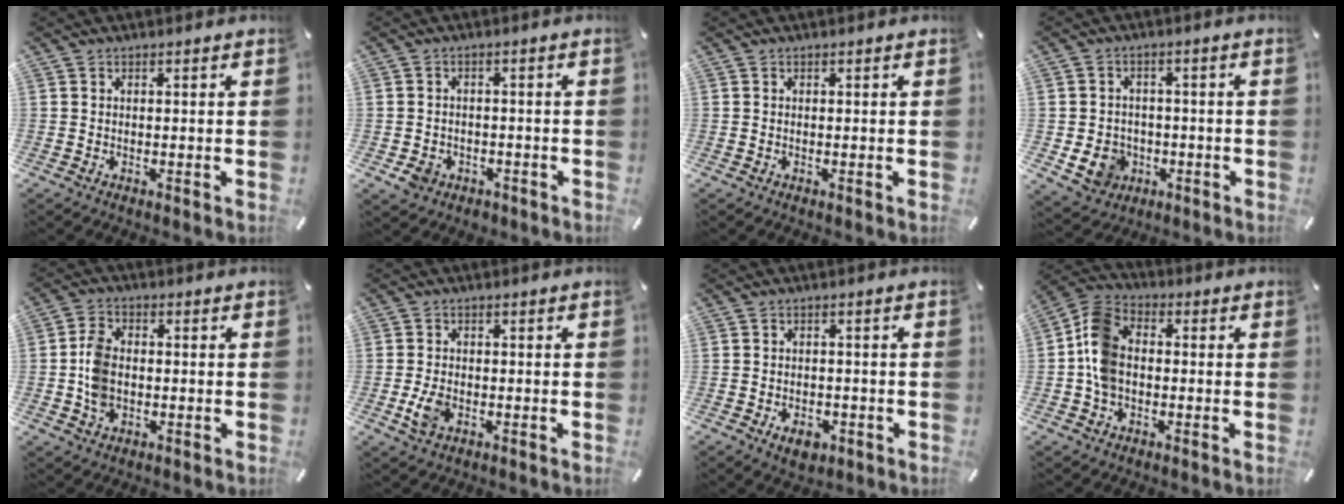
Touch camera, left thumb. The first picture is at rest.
{"total": 4.6, "force": [-2.3, 3.6, 1.7], "torque": [-0.045, 0.005, -0.045]}
{"total": 0.0}
{"total": 8.0, "force": [-2.2, 7.1, 2.9], "torque": [-0.063, 0.013, -0.039]}
{"total": 7.1, "force": [-0.8, 5.3, 4.8], "torque": [-0.095, 0.004, -0.015]}
{"total": 4.7, "force": [-1.4, 3.2, 3.2], "torque": [-0.080, -0.003, -0.028]}
{"total": 4.6, "force": [-1.9, 3.2, 2.7], "torque": [-0.039, 0.006, -0.035]}
{"total": 9.8, "force": [-1.2, 7.5, 6.3], "torque": [-0.136, 0.023, -0.019]}